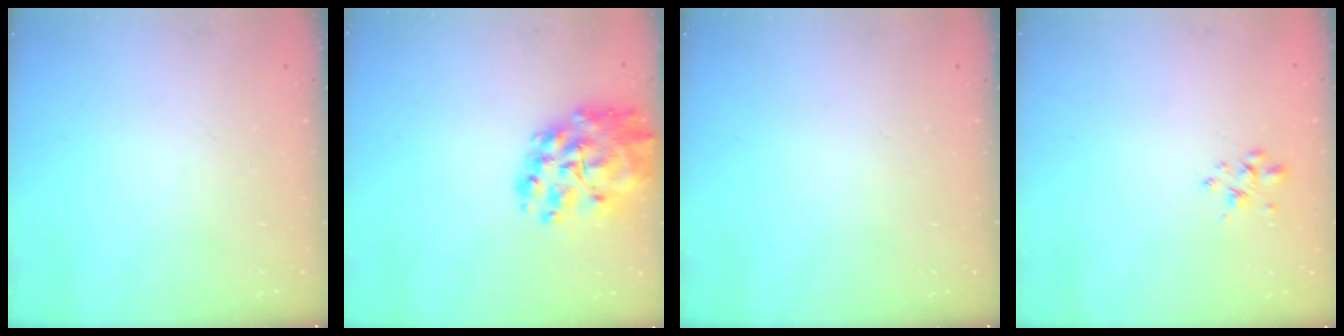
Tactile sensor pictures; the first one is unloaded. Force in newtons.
{"total": 14.5, "press": 13.9, "slide": 4.2}
{"total": 0.0}
{"total": 2.6, "press": 2.5, "slide": 0.7}